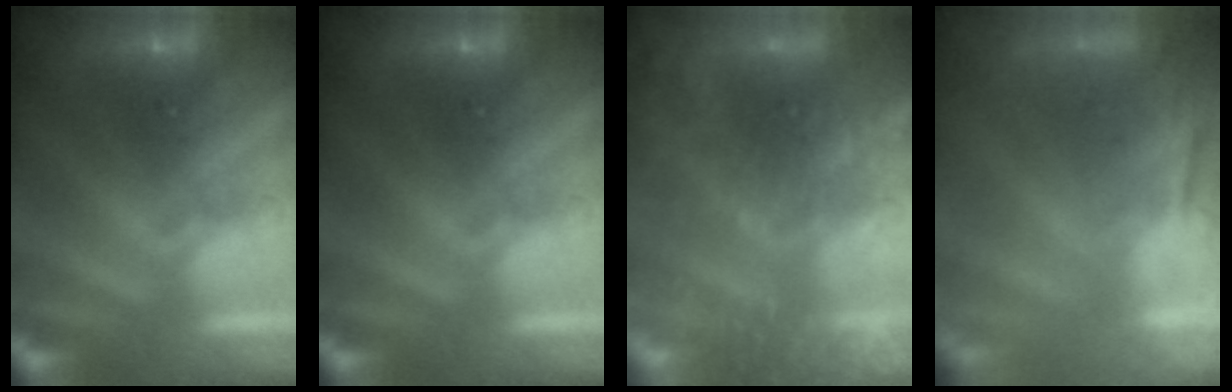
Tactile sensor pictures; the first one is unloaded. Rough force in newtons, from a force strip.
{"total": 0.0}
{"total": 7.2}
{"total": 5.8}